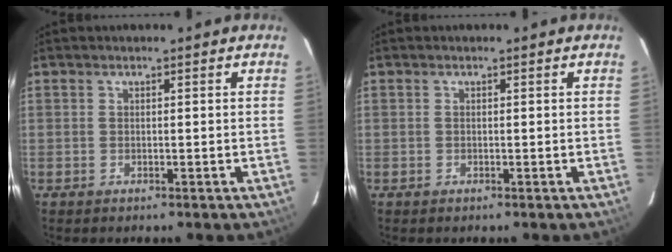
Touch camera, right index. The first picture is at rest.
{"total": 0.0}